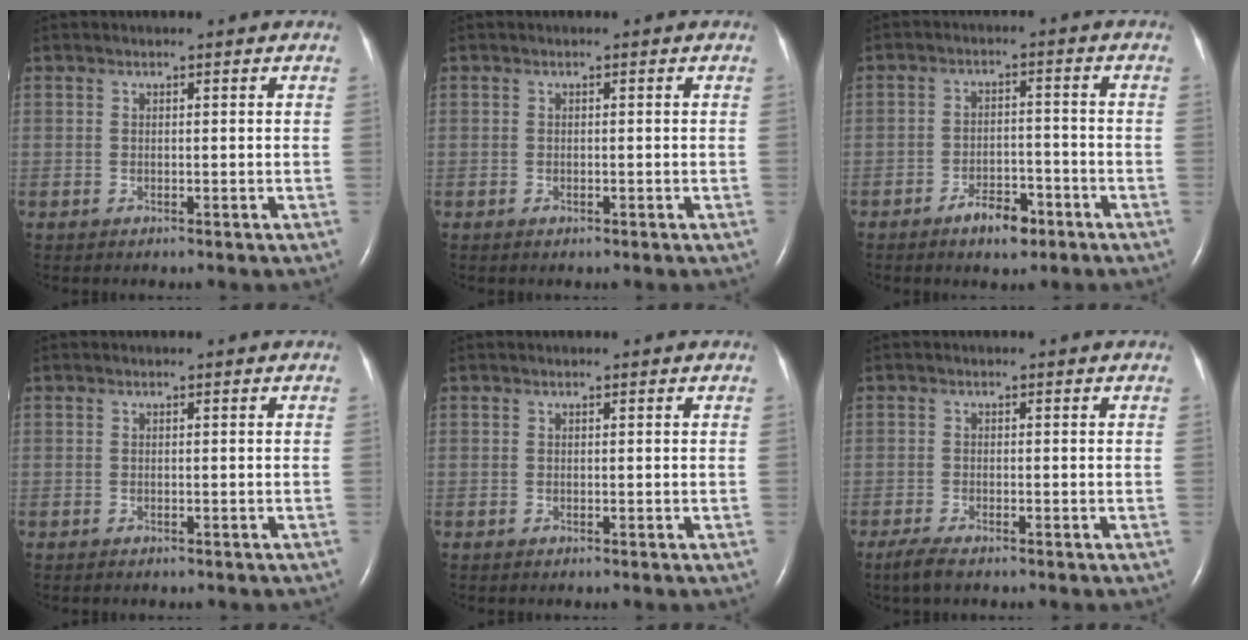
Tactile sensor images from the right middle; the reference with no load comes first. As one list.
[{"total": 0.5, "force": [-0.3, 0.2, 0.3], "torque": [-0.009, 0.000, -0.003]}, {"total": 5.4, "force": [-3.6, 2.2, 3.4], "torque": [-0.058, 0.003, -0.056]}, {"total": 1.6, "force": [-1.3, 0.6, 0.7], "torque": [-0.012, -0.002, -0.012]}, {"total": 0.0}, {"total": 3.1, "force": [-2.3, 0.6, 2.0], "torque": [-0.046, -0.009, -0.040]}]